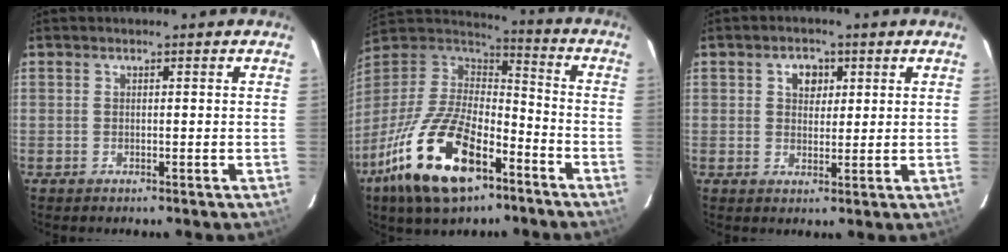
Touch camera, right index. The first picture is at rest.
{"total": 24.0, "force": [-13.1, 10.9, 16.9], "torque": [-0.347, -0.034, -0.231]}
{"total": 3.7, "force": [1.3, 3.0, 1.8], "torque": [-0.022, 0.010, 0.023]}